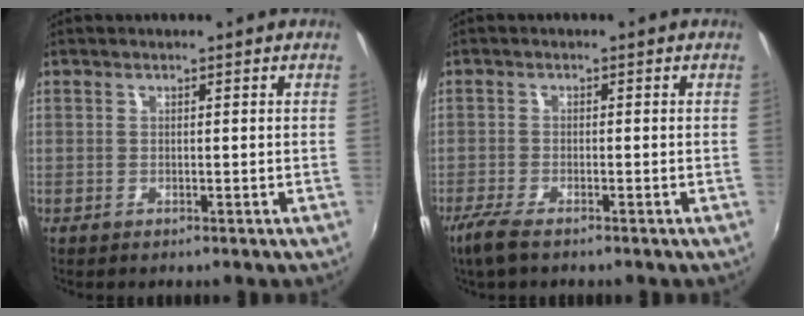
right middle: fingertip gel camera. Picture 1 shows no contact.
{"total": 4.1, "force": [-3.0, 0.8, 2.7], "torque": [-0.072, -0.012, -0.061]}